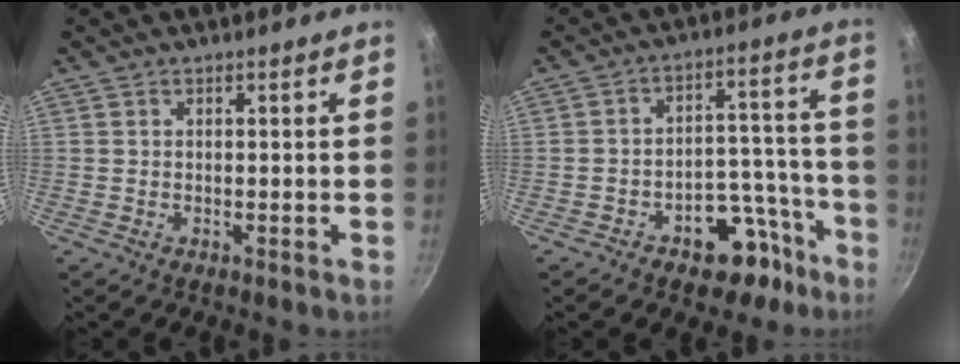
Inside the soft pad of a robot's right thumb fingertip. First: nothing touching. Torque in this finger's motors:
{"motor_torque": [2.85, 2.16, 0.85, -0.69, 0.00]}